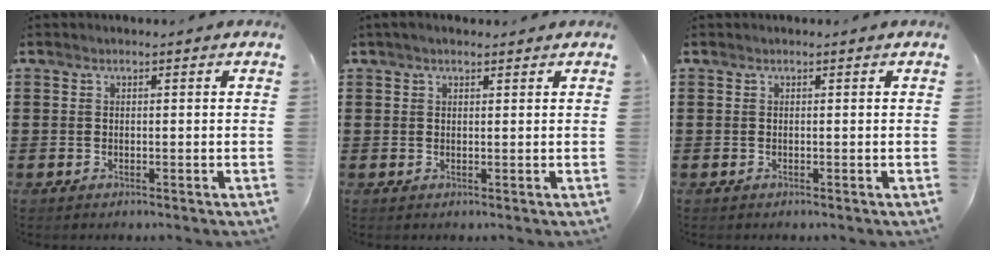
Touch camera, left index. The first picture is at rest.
{"total": 1.2, "force": [0.8, 0.5, 0.7], "torque": [-0.016, 0.004, 0.015]}
{"total": 0.0}